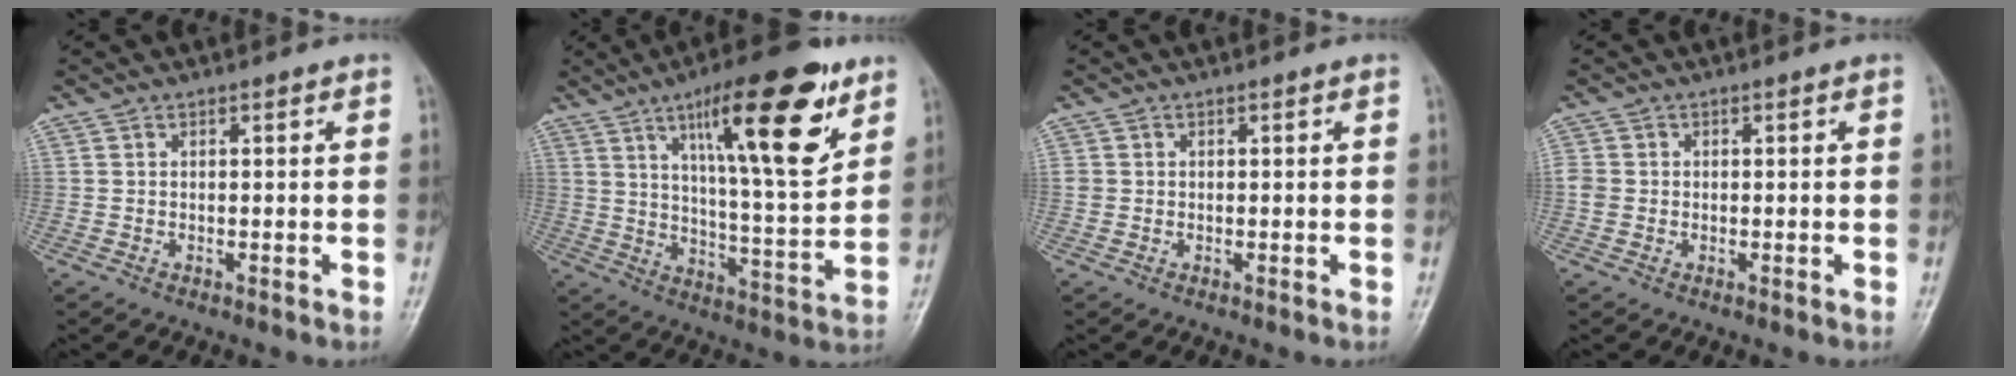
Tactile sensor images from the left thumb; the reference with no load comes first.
{"total": 20.3, "force": [10.5, 5.1, 16.6], "torque": [-0.226, -0.047, 0.166]}
{"total": 1.1, "force": [0.0, 1.1, 0.3], "torque": [-0.001, 0.003, 0.003]}
{"total": 2.3, "force": [-0.3, 2.0, 1.0], "torque": [-0.016, 0.004, -0.006]}